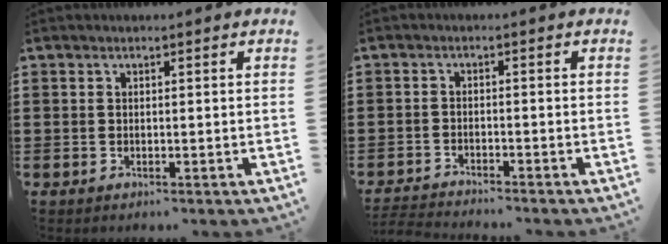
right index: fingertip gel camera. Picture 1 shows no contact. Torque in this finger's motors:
{"motor_torque": [-1.84, 0.29, -1.06, -0.21]}